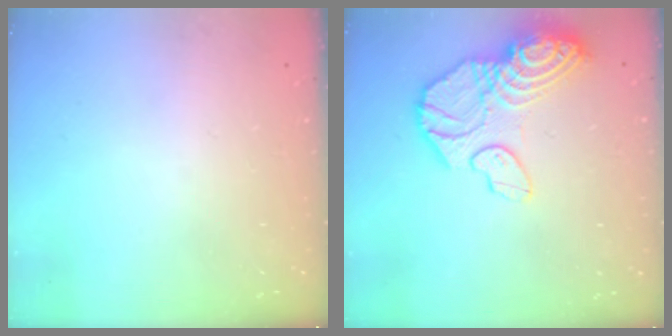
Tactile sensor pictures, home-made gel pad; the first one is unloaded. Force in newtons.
{"total": 17.7, "press": 17.6, "slide": 1.8}